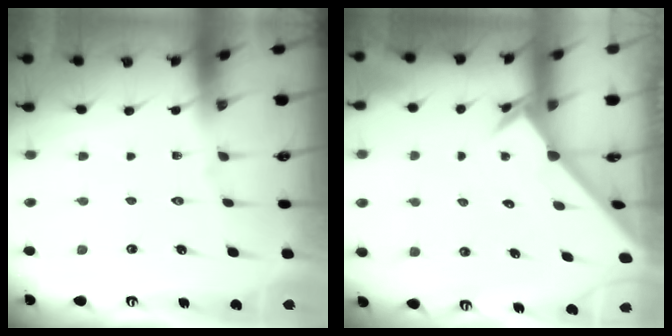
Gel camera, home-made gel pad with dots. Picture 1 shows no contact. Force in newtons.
{"total": 2.6, "press": 2.6, "slide": 0.2}